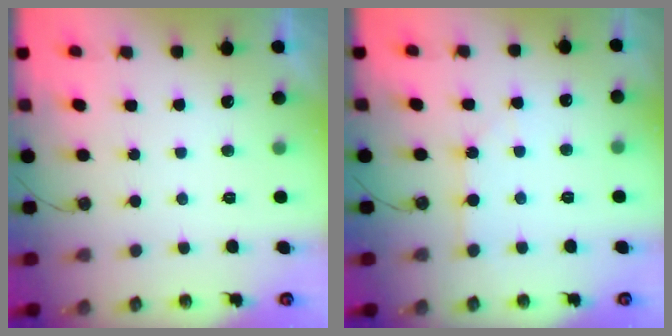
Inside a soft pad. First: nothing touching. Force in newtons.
{"total": 2.6, "press": 2.6, "slide": 0.3}